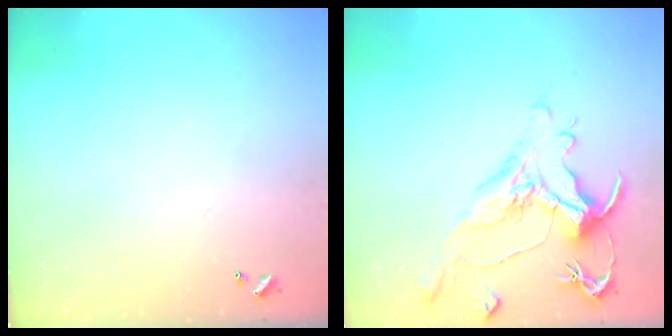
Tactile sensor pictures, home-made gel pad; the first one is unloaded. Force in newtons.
{"total": 1.5, "press": 0.4, "slide": 1.5}